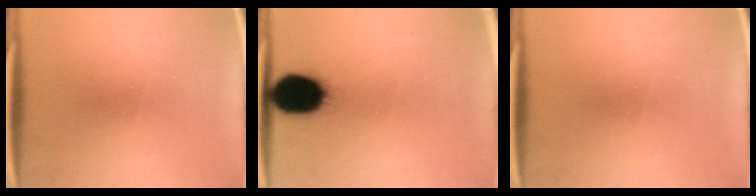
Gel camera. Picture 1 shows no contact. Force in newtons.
{"total": 14.4}
{"total": 0.0}